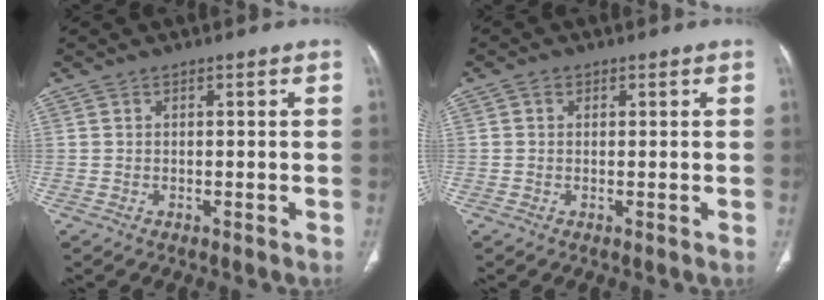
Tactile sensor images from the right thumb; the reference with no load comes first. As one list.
[{"total": 1.1, "force": [0.4, 1.0, 0.5], "torque": [-0.003, 0.002, 0.003]}]